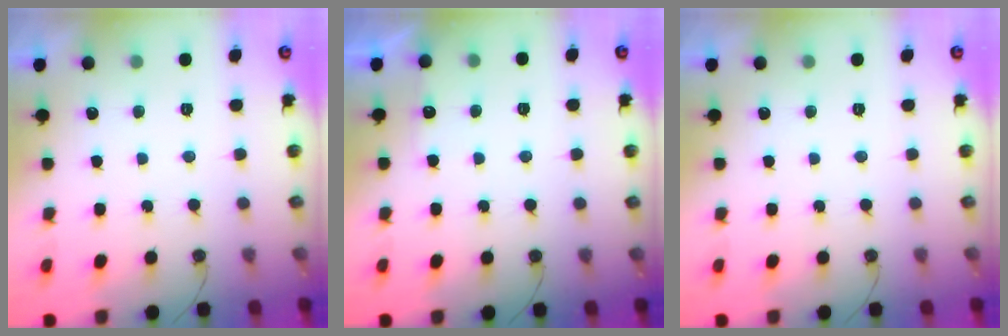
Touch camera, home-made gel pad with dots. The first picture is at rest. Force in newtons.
{"total": 3.8, "press": 3.8, "slide": 0.6}
{"total": 0.0}